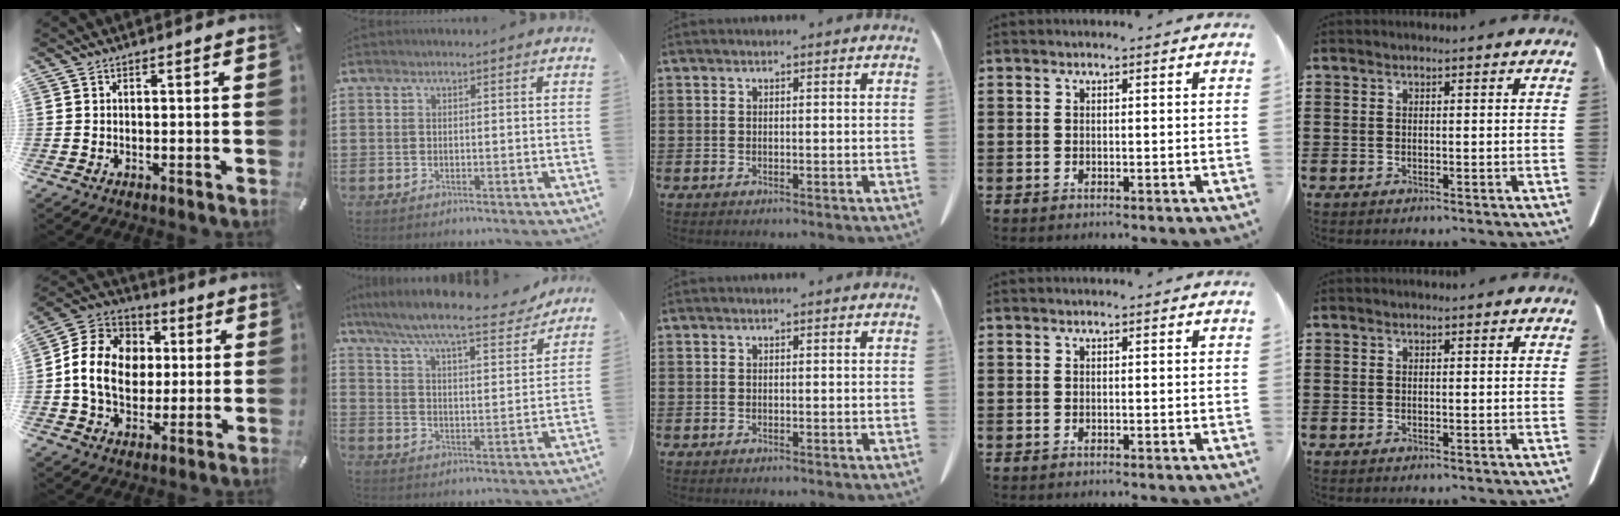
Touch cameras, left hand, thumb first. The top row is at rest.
{"thumb": {"total": 14.8, "force": [0.2, 12.6, 7.8], "torque": [-0.176, 0.027, 0.006]}, "index": {"total": 8.4, "force": [7.5, 0.1, 3.7], "torque": [-0.103, -0.046, 0.125]}}